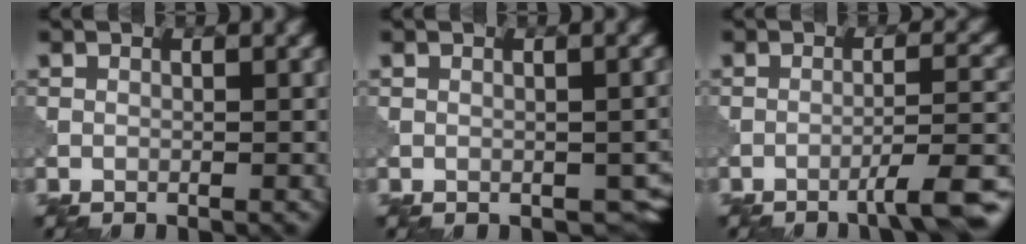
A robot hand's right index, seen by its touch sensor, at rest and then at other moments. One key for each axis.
{"total": 2.7, "fx": -0.7, "fy": 1.9, "fz": 1.8, "tx": -0.018, "ty": -0.011, "tz": -0.001}
{"total": 5.6, "fx": -3.6, "fy": 0.9, "fz": 4.3, "tx": -0.054, "ty": 0.011, "tz": -0.057}